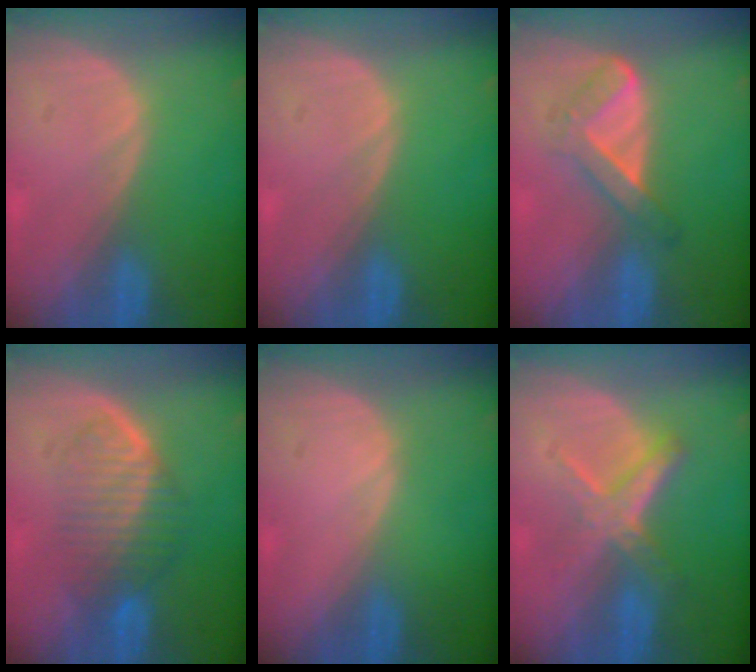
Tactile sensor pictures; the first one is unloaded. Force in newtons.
{"total": 0.0}
{"total": 5.6, "press": 4.7, "slide": 3.0}
{"total": 6.5, "press": 6.3, "slide": 1.6}
{"total": 0.0}
{"total": 5.8, "press": 5.5, "slide": 1.8}